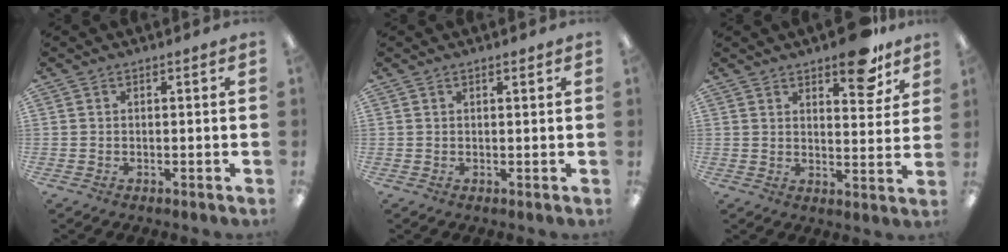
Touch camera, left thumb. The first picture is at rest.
{"total": 0.8, "force": [0.6, 0.2, 0.5], "torque": [-0.011, 0.001, 0.010]}
{"total": 11.0, "force": [8.1, 4.3, 6.1], "torque": [-0.059, -0.051, 0.134]}